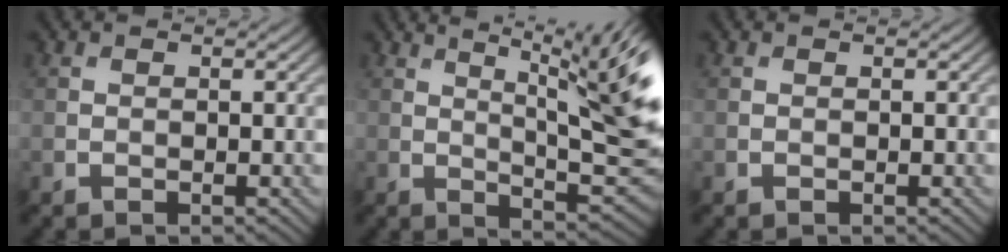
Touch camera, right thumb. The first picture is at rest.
{"total": 13.7, "force": [5.1, 3.8, 12.1], "torque": [-0.159, 0.024, 0.077]}
{"total": 0.0}